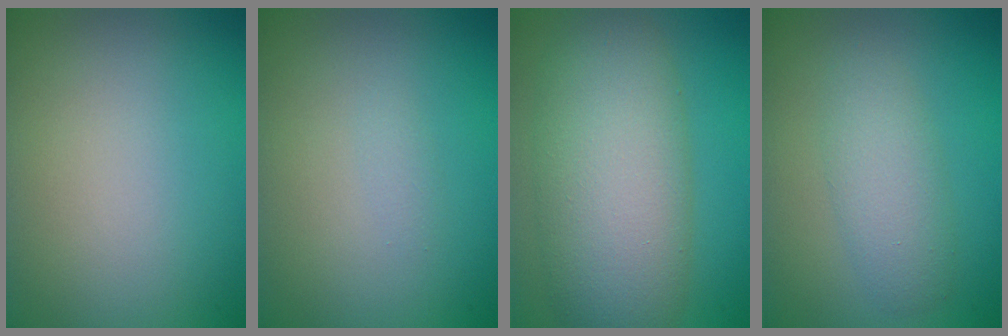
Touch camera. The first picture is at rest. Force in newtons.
{"total": 0.6, "press": 0.6, "slide": 0.0}
{"total": 9.6, "press": 9.6, "slide": 0.7}
{"total": 3.0, "press": 3.0, "slide": 0.1}